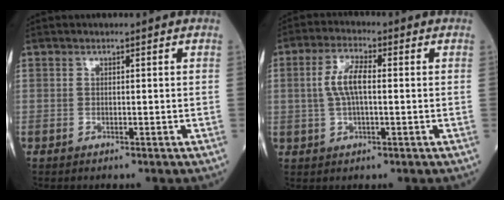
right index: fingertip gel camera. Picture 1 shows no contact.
{"total": 5.9, "force": [0.4, 1.8, 5.6], "torque": [-0.122, 0.011, 0.008]}